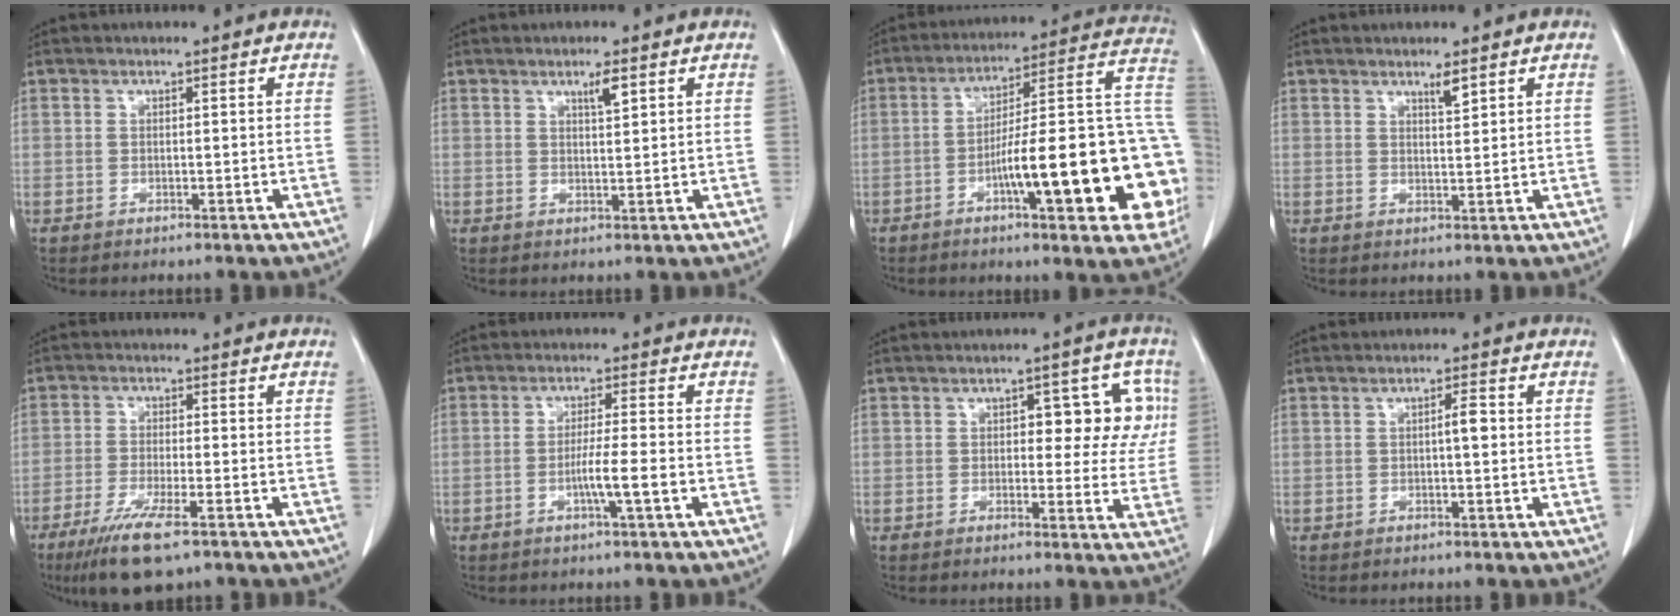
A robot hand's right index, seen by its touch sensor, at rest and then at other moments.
{"total": 2.3, "force": [1.4, 0.2, 1.9], "torque": [-0.035, -0.002, 0.025]}
{"total": 23.4, "force": [-6.1, 3.8, 22.3], "torque": [-0.223, 0.031, -0.078]}
{"total": 1.9, "force": [1.4, 0.1, 1.2], "torque": [-0.024, -0.004, 0.027]}
{"total": 8.6, "force": [-5.5, 1.2, 6.5], "torque": [-0.121, -0.022, -0.090]}
{"total": 4.7, "force": [-1.5, -0.5, 4.4], "torque": [-0.076, -0.006, -0.029]}
{"total": 8.3, "force": [1.8, 4.2, 6.9], "torque": [-0.062, 0.026, 0.020]}
{"total": 2.0, "force": [0.1, 0.3, 2.0], "torque": [-0.034, 0.004, 0.001]}